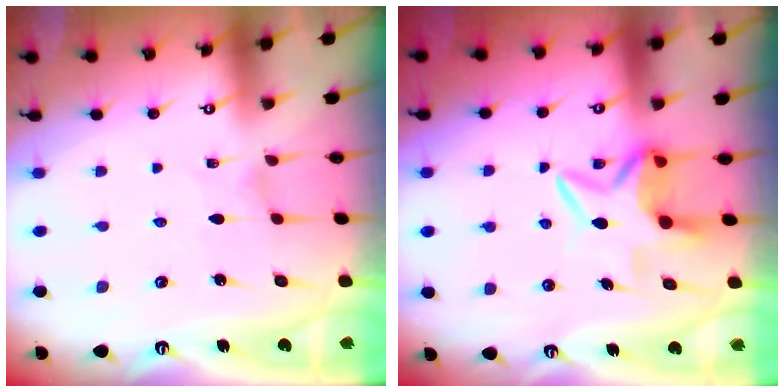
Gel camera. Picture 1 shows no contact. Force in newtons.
{"total": 6.9, "press": 6.9, "slide": 0.9}